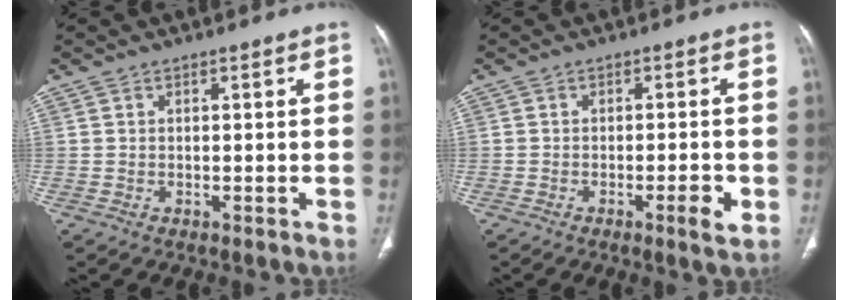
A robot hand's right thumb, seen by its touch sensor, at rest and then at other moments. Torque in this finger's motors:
{"motor_torque": [-0.45, 0.29, 0.07, 0.52, -0.05]}